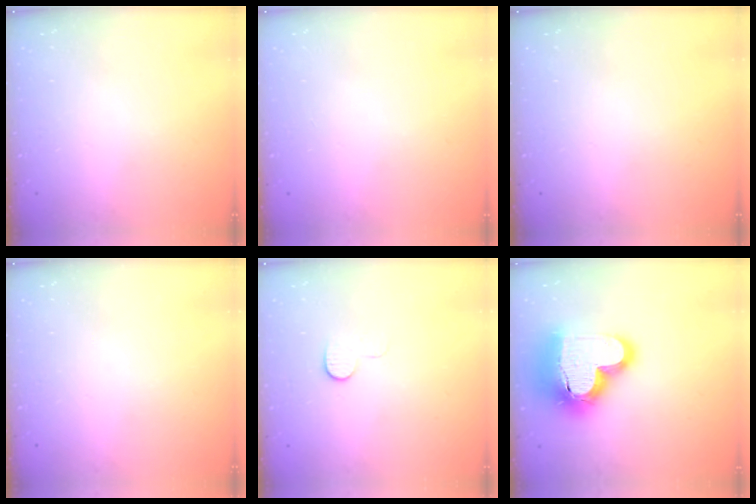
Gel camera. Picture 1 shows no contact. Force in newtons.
{"total": 0.6, "press": 0.6, "slide": 0.2}
{"total": 0.0}
{"total": 0.0}
{"total": 4.3, "press": 4.3, "slide": 0.3}
{"total": 23.9, "press": 23.8, "slide": 2.0}